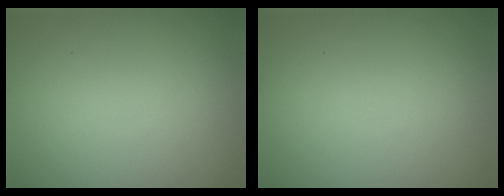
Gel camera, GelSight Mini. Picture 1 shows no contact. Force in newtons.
{"total": 0.0}